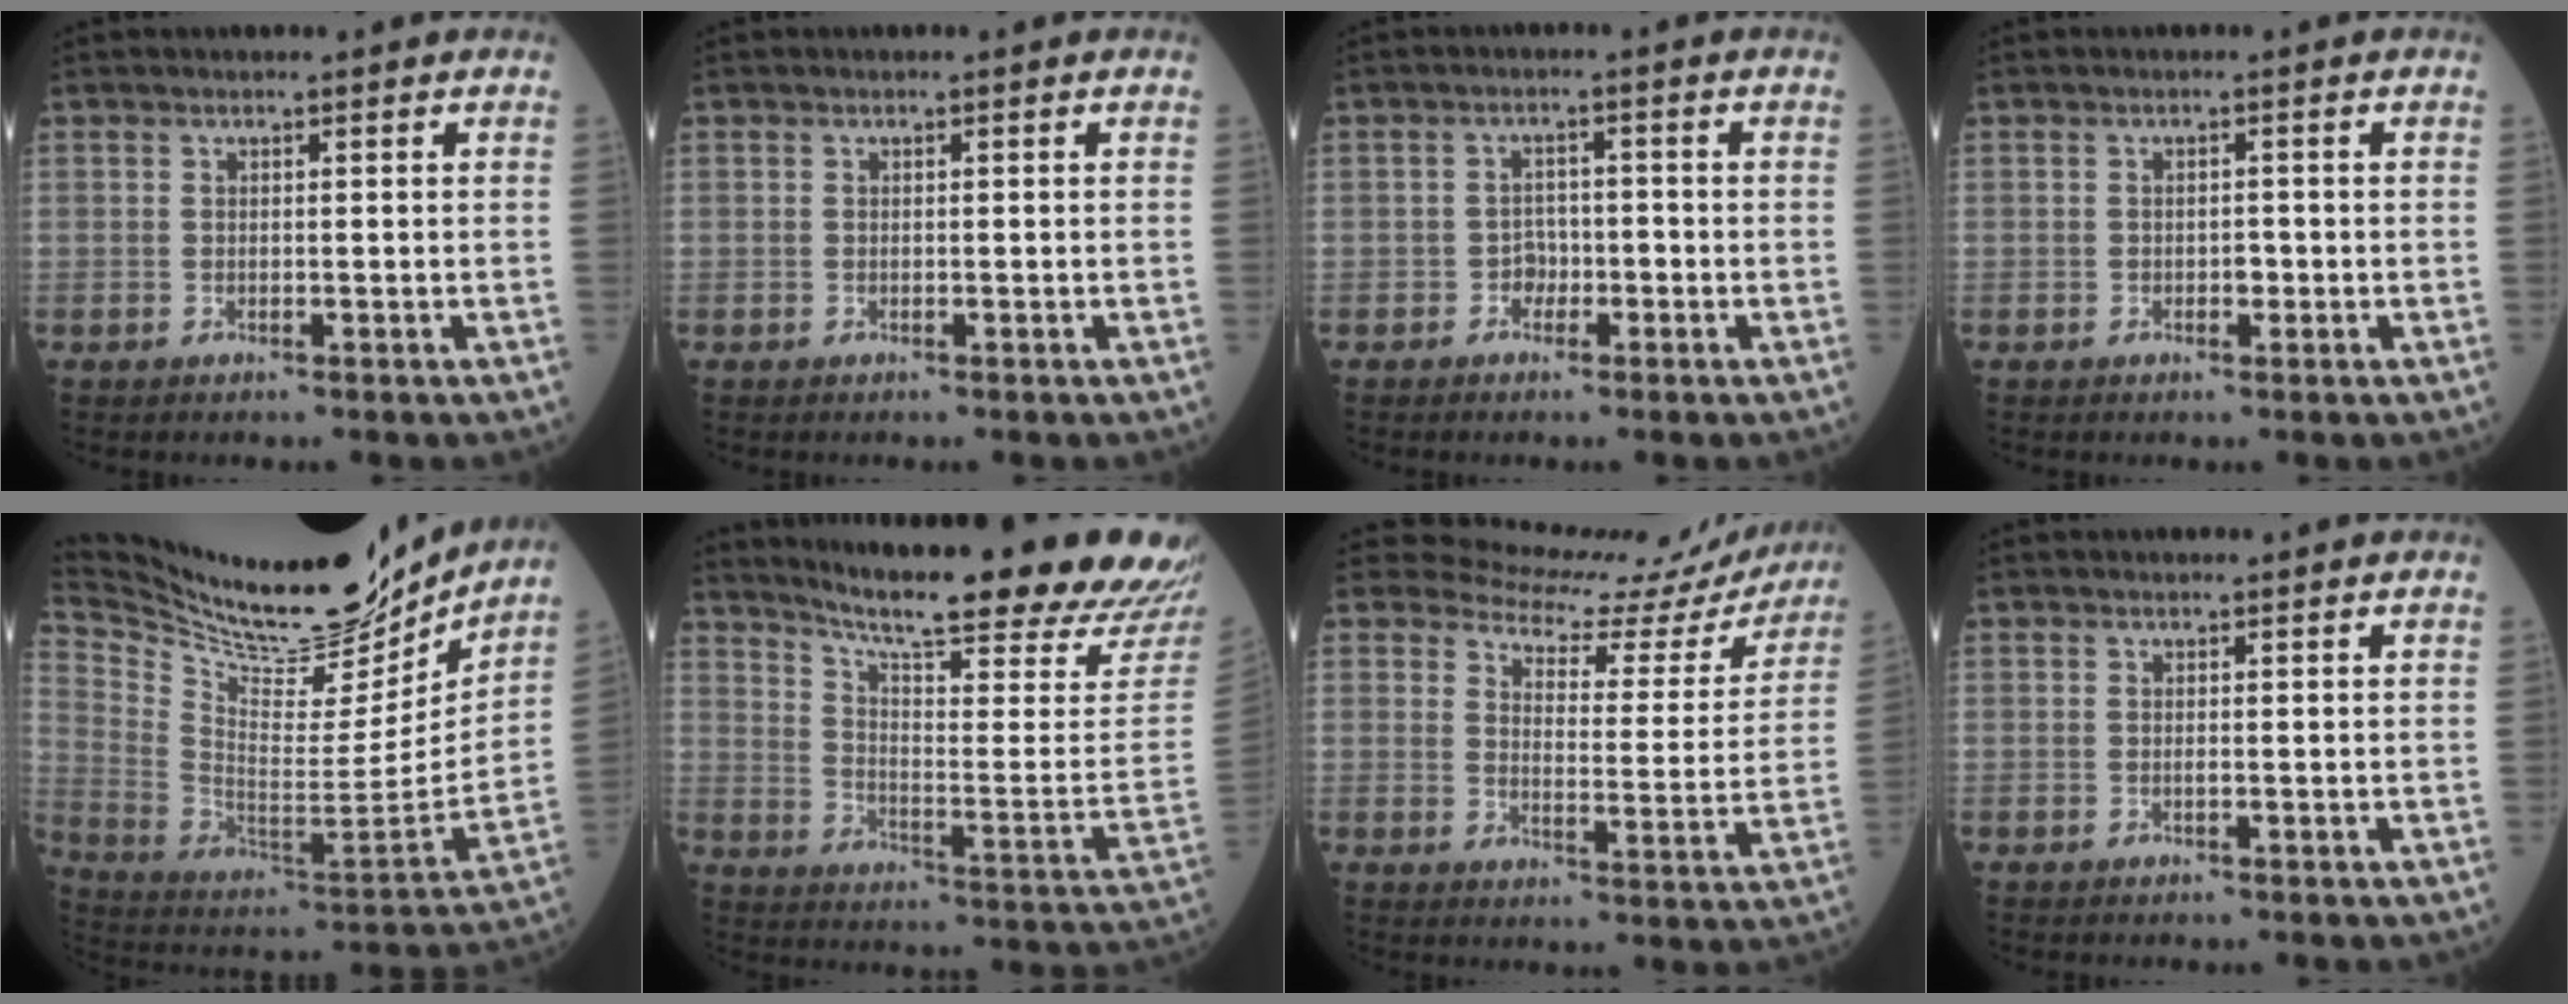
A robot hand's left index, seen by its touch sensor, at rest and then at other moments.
{"total": 0.0}
{"total": 2.3, "force": [-1.4, 1.6, 0.9], "torque": [-0.008, 0.004, -0.026]}
{"total": 1.2, "force": [-0.6, 0.7, 0.8], "torque": [-0.010, -0.001, -0.010]}
{"total": 26.9, "force": [24.0, 5.7, 10.8], "torque": [-0.209, -0.055, 0.370]}
{"total": 27.4, "force": [23.7, 1.6, 13.6], "torque": [-0.226, -0.085, 0.323]}
{"total": 14.3, "force": [13.4, 4.5, 2.2], "torque": [-0.009, -0.038, 0.138]}
{"total": 0.0}